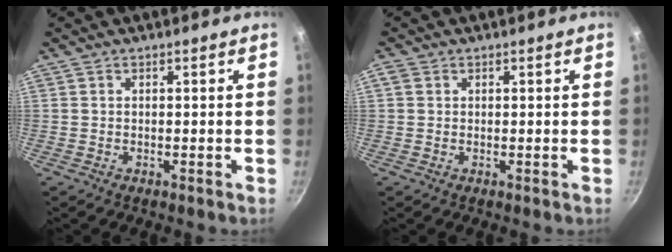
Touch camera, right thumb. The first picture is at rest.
{"total": 1.2, "force": [0.3, 1.0, 0.6], "torque": [-0.011, -0.001, 0.003]}